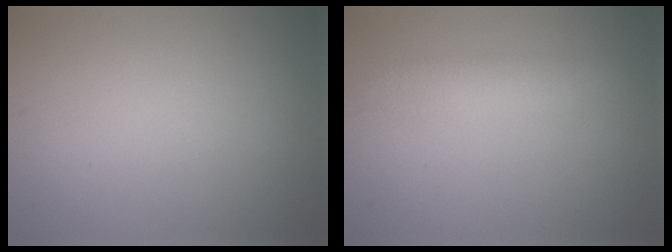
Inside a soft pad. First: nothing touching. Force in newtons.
{"total": 2.2, "press": 2.2, "slide": 0.1}